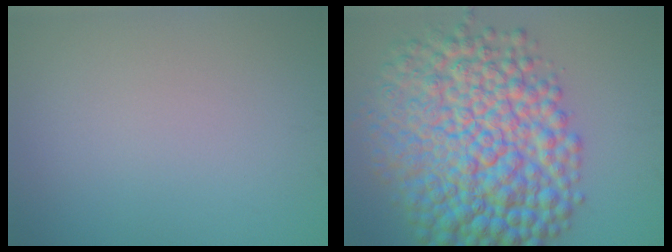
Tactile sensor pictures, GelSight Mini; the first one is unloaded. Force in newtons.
{"total": 13.9, "press": 13.9, "slide": 0.0}